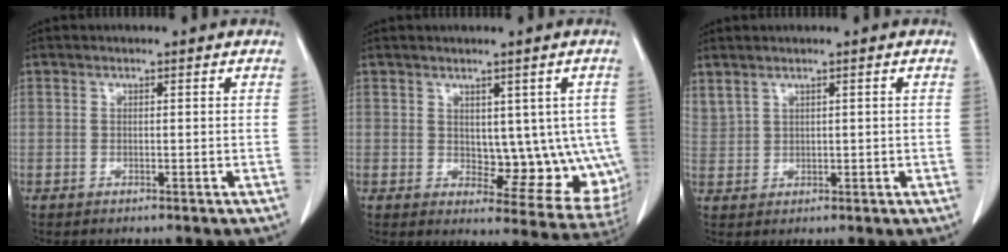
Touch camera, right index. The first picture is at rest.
{"total": 10.4, "force": [0.5, 5.7, 8.7], "torque": [-0.086, 0.003, 0.026]}
{"total": 3.3, "force": [2.1, 1.9, 1.6], "torque": [-0.047, 0.016, 0.065]}